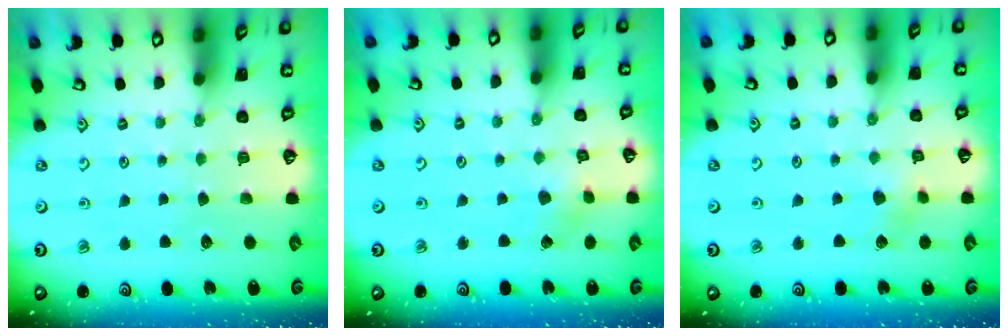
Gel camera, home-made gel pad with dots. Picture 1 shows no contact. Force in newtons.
{"total": 2.8, "press": 2.8, "slide": 0.2}
{"total": 4.0, "press": 4.0, "slide": 0.4}